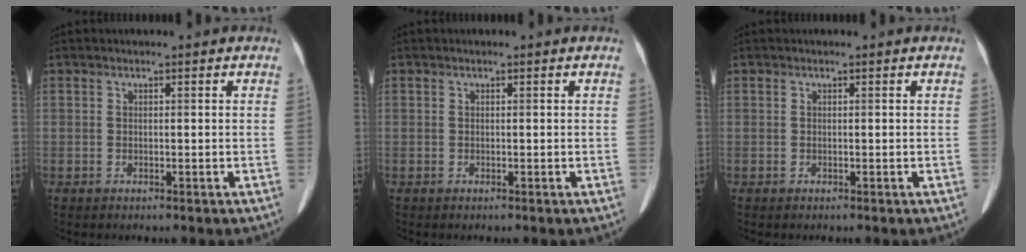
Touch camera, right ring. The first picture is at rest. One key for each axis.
{"total": 0.0}
{"total": 0.0}